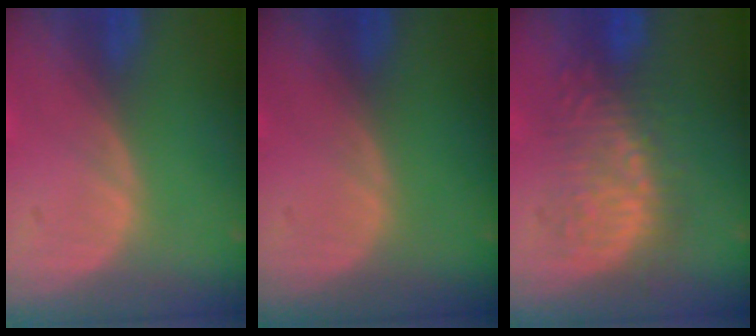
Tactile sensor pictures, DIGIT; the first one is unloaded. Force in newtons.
{"total": 0.0}
{"total": 8.7, "press": 8.6, "slide": 1.6}